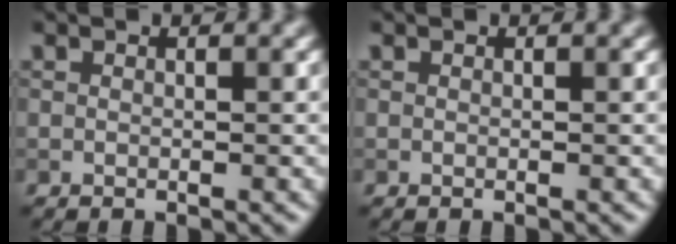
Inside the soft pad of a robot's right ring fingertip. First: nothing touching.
{"total": 0.0}